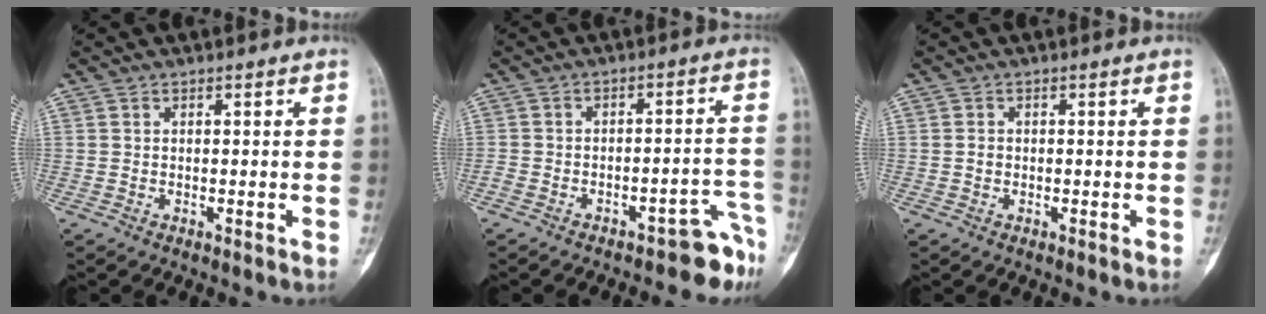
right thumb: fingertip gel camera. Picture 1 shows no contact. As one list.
[{"total": 7.7, "force": [-6.3, 3.1, 3.1], "torque": [-0.002, 0.092, -0.084]}, {"total": 1.1, "force": [-0.1, 0.9, 0.6], "torque": [-0.007, 0.003, -0.001]}]